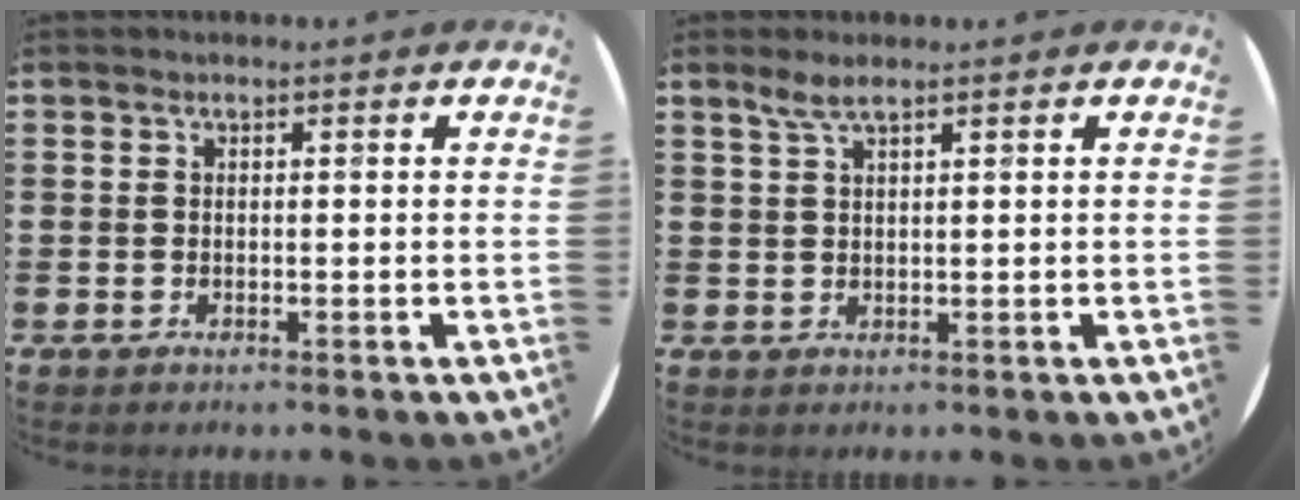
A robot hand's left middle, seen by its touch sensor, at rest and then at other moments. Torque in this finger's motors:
{"motor_torque": [0.33, -0.20, 0.16, 0.01]}